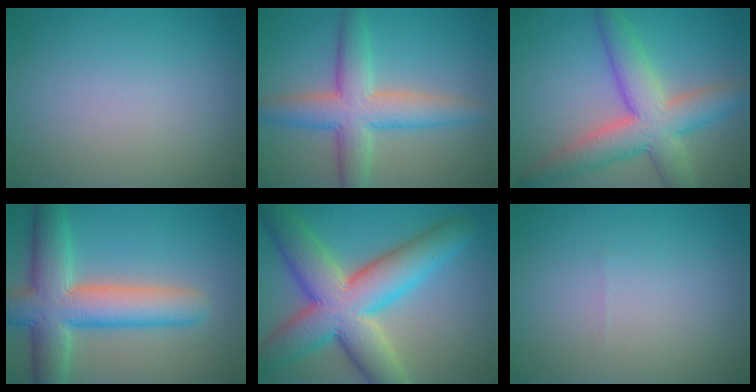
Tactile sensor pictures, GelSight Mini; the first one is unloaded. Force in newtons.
{"total": 6.7, "press": 6.6, "slide": 0.4}
{"total": 7.8, "press": 7.8, "slide": 0.5}
{"total": 8.9, "press": 8.9, "slide": 0.5}
{"total": 12.2, "press": 12.1, "slide": 0.9}
{"total": 0.0}